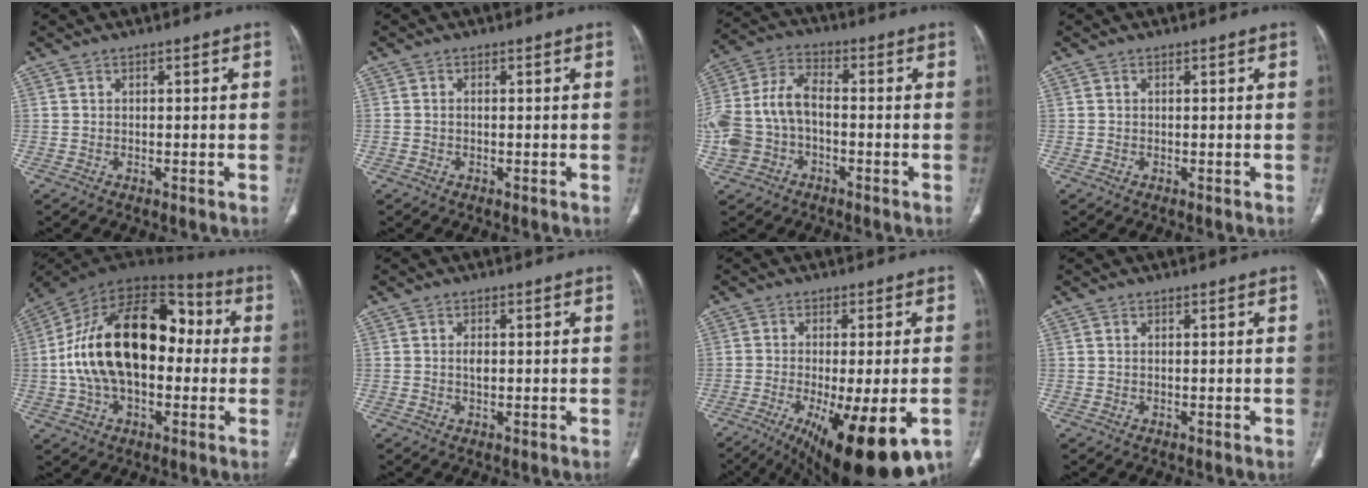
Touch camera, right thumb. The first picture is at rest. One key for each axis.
{"total": 0.7, "fx": -0.1, "fy": 0.4, "fz": 0.5, "tx": -0.013, "ty": 0.002, "tz": -0.001}
{"total": 12.9, "fx": -2.4, "fy": 8.6, "fz": 9.2, "tx": -0.204, "ty": 0.041, "tz": -0.051}
{"total": 0.0}
{"total": 25.2, "fx": 0.5, "fy": 14.8, "fz": 20.3, "tx": -0.344, "ty": 0.040, "tz": 0.002}
{"total": 1.6, "fx": 0.1, "fy": 0.9, "fz": 1.3, "tx": -0.022, "ty": 0.001, "tz": 0.002}
{"total": 18.9, "fx": -8.4, "fy": 5.5, "fz": 16.0, "tx": -0.214, "ty": -0.020, "tz": -0.113}
{"total": 0.0}